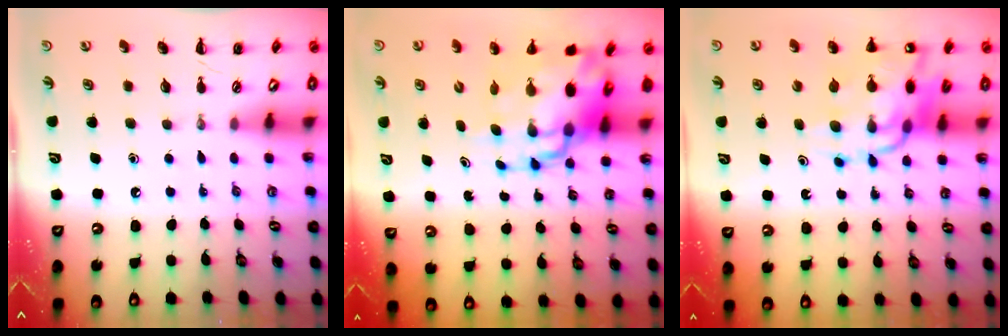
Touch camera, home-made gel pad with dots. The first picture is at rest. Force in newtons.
{"total": 15.4, "press": 14.8, "slide": 4.2}
{"total": 14.9, "press": 14.3, "slide": 4.1}